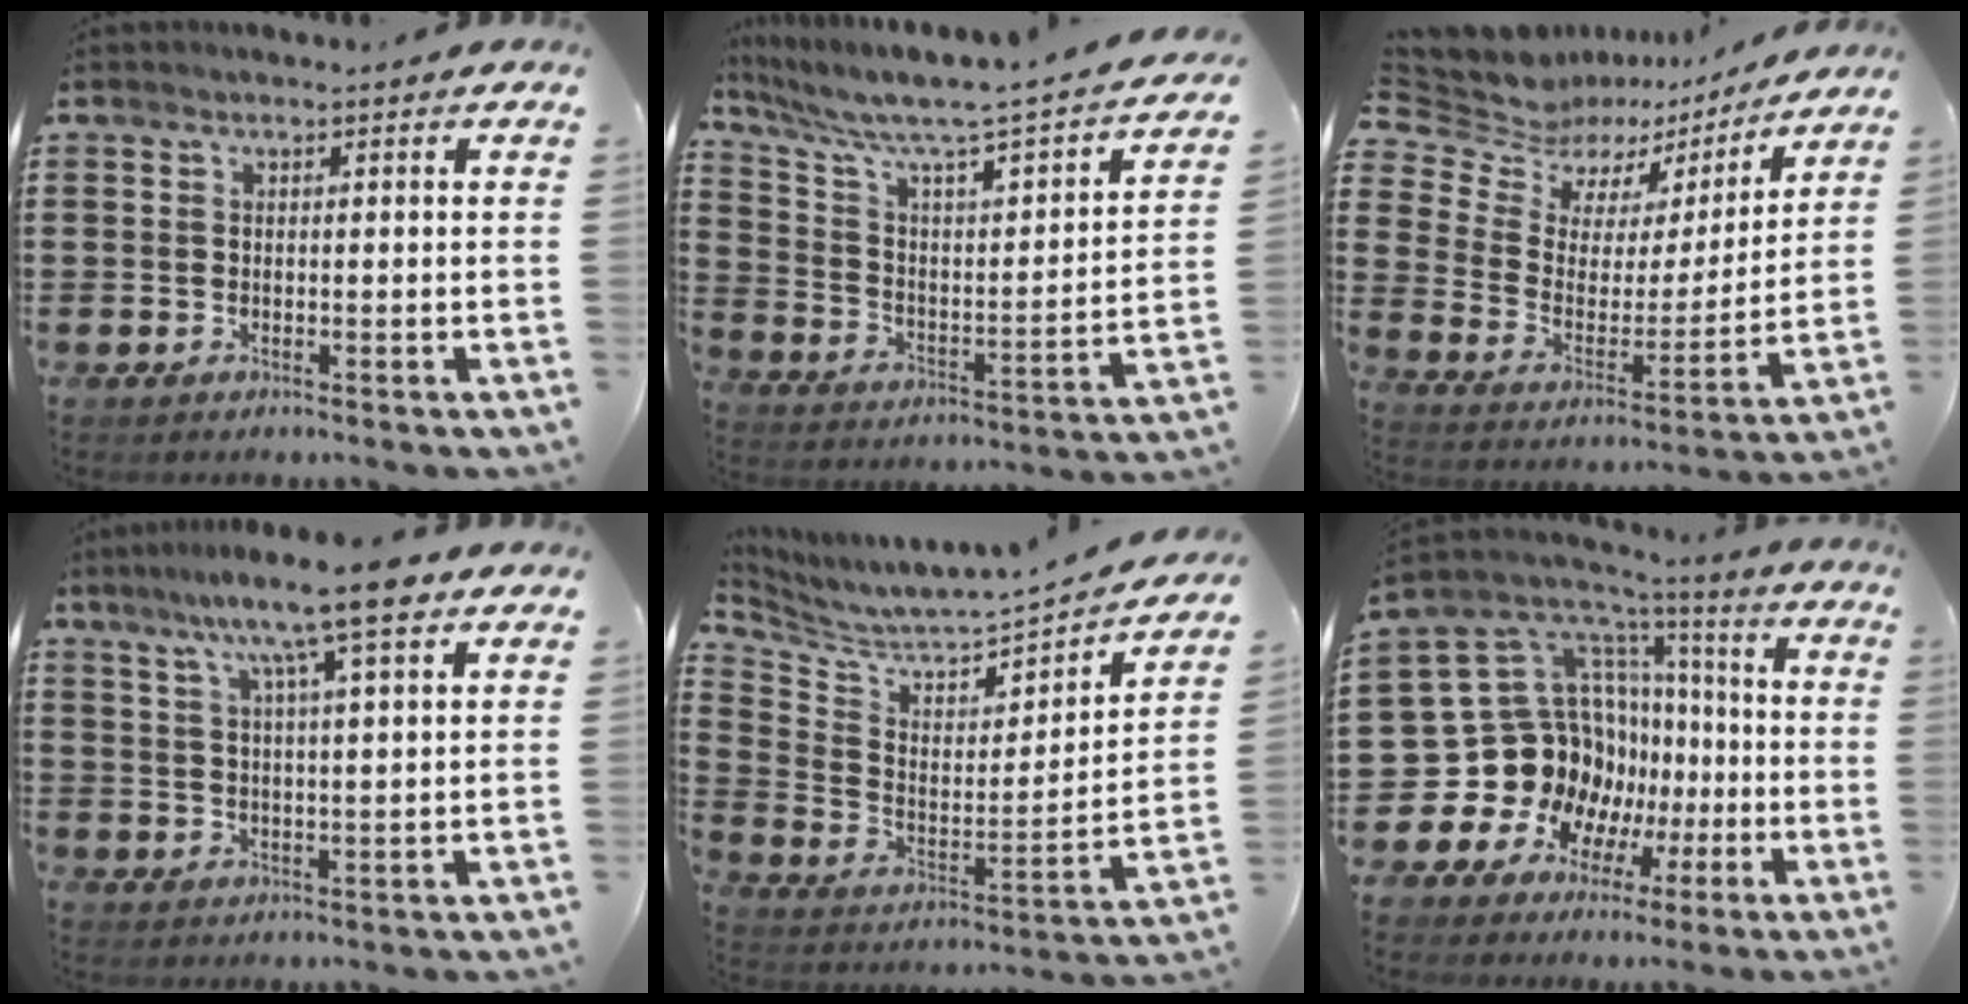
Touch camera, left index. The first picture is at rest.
{"total": 4.8, "force": [3.9, 0.6, 2.7], "torque": [-0.076, -0.046, 0.058]}
{"total": 7.5, "force": [6.3, 4.0, 0.4], "torque": [-0.059, -0.052, 0.110]}
{"total": 10.6, "force": [7.0, 1.0, 7.9], "torque": [-0.143, -0.010, 0.115]}
{"total": 3.4, "force": [3.4, 0.2, 0.4], "torque": [-0.035, -0.051, 0.050]}
{"total": 16.5, "force": [-2.3, 14.9, 6.6], "torque": [-0.181, -0.038, 0.000]}